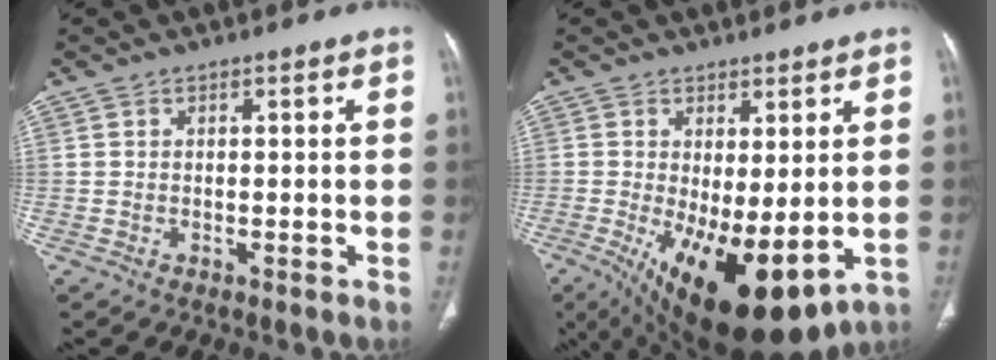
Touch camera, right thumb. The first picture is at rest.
{"total": 15.8, "force": [-3.0, 6.6, 14.0], "torque": [-0.236, -0.025, -0.022]}